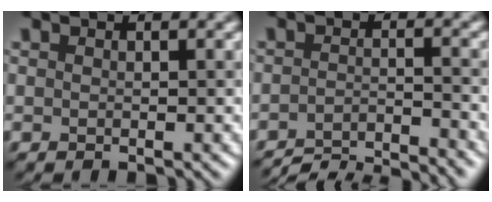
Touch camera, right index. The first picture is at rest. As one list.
[{"total": 6.7, "force": [-6.2, 0.9, 2.1], "torque": [-0.039, -0.002, -0.103]}]